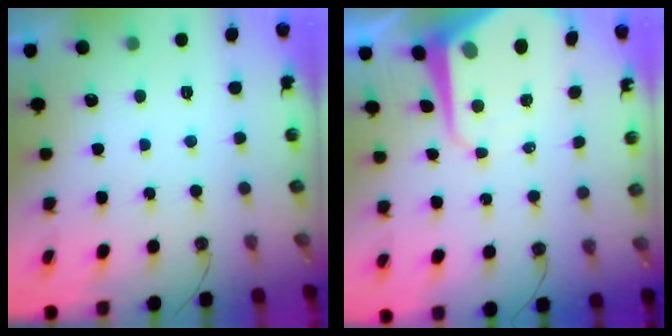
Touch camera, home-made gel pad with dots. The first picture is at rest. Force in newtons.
{"total": 10.6, "press": 10.6, "slide": 1.1}